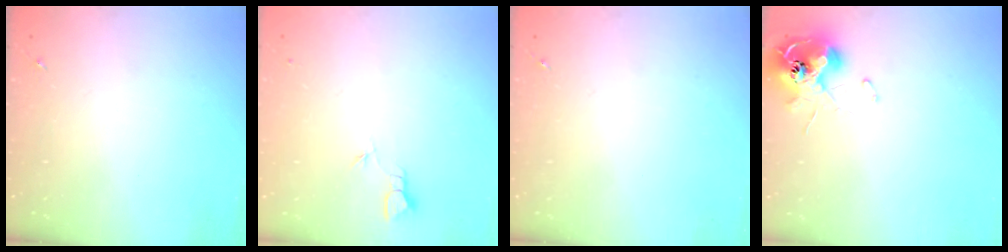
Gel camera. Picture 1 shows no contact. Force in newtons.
{"total": 2.0, "press": 2.0, "slide": 0.1}
{"total": 0.0}
{"total": 11.2, "press": 11.2, "slide": 0.8}